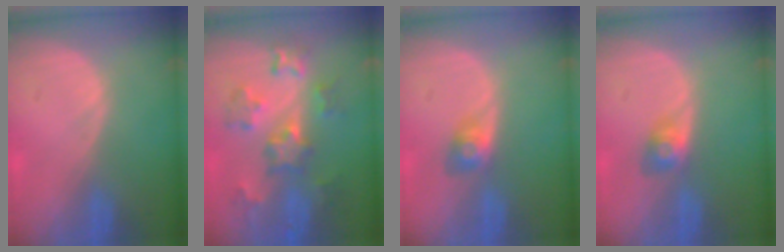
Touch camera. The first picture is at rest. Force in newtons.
{"total": 7.9, "press": 7.7, "slide": 1.6}
{"total": 2.8, "press": 2.6, "slide": 1.0}
{"total": 2.8, "press": 2.6, "slide": 1.0}